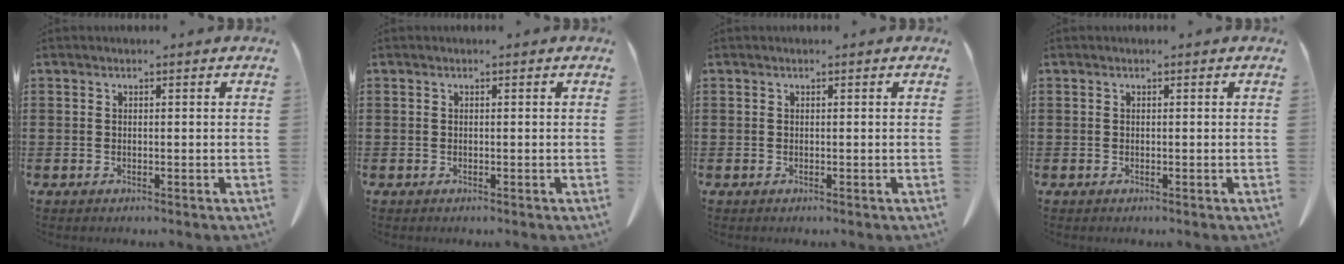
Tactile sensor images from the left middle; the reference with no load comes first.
{"total": 0.0}
{"total": 0.0}
{"total": 0.0}